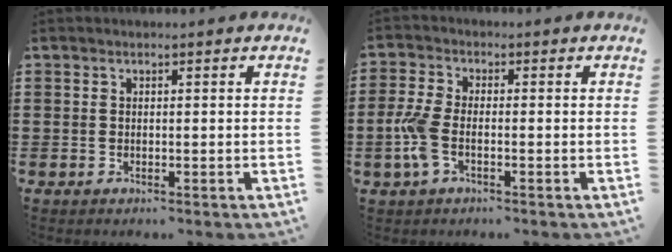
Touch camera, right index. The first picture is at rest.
{"total": 5.0, "force": [-1.4, 2.2, 4.3], "torque": [-0.108, -0.005, -0.033]}